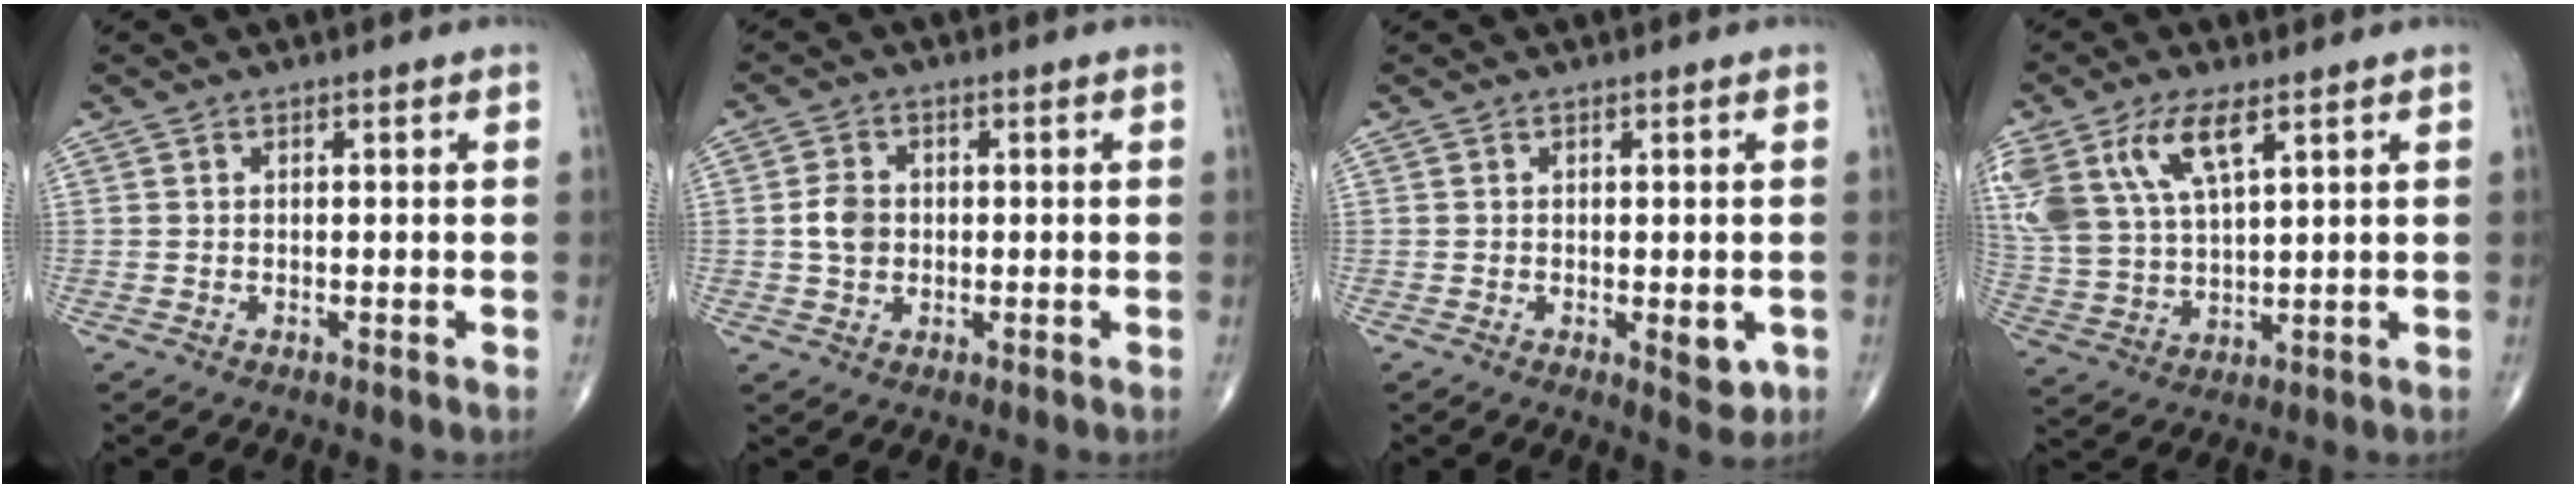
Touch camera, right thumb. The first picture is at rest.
{"total": 4.3, "force": [0.0, 3.4, 2.6], "torque": [-0.042, 0.004, -0.004]}
{"total": 3.7, "force": [-0.8, 1.7, 3.2], "torque": [-0.028, -0.006, -0.007]}
{"total": 15.2, "force": [7.5, 6.9, 11.2], "torque": [-0.241, -0.015, 0.152]}